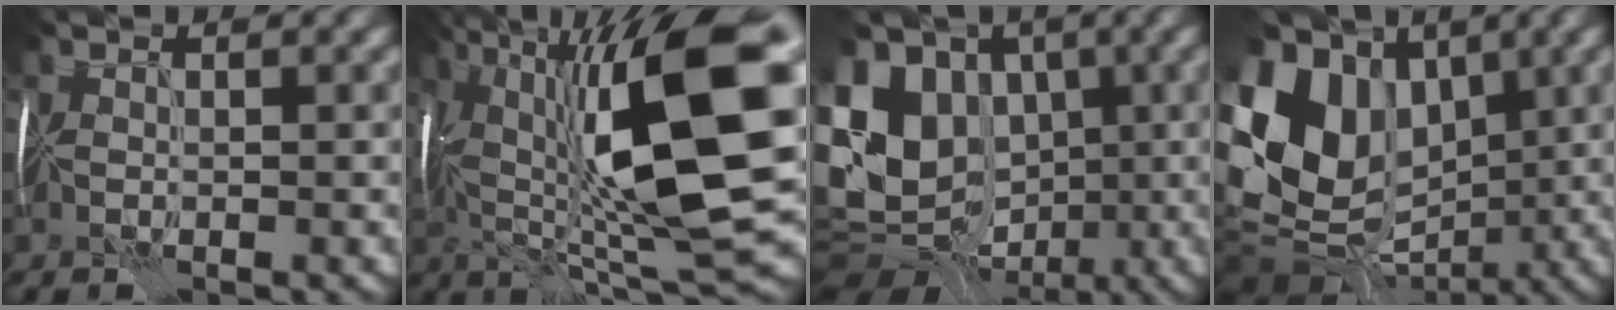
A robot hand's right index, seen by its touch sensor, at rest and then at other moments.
{"total": 17.5, "force": [1.9, 5.5, 16.5], "torque": [-0.275, 0.027, 0.032]}
{"total": 15.6, "force": [-0.9, 12.4, 9.4], "torque": [-0.205, -0.001, -0.013]}
{"total": 15.1, "force": [-0.6, 11.9, 9.3], "torque": [-0.198, 0.007, -0.003]}